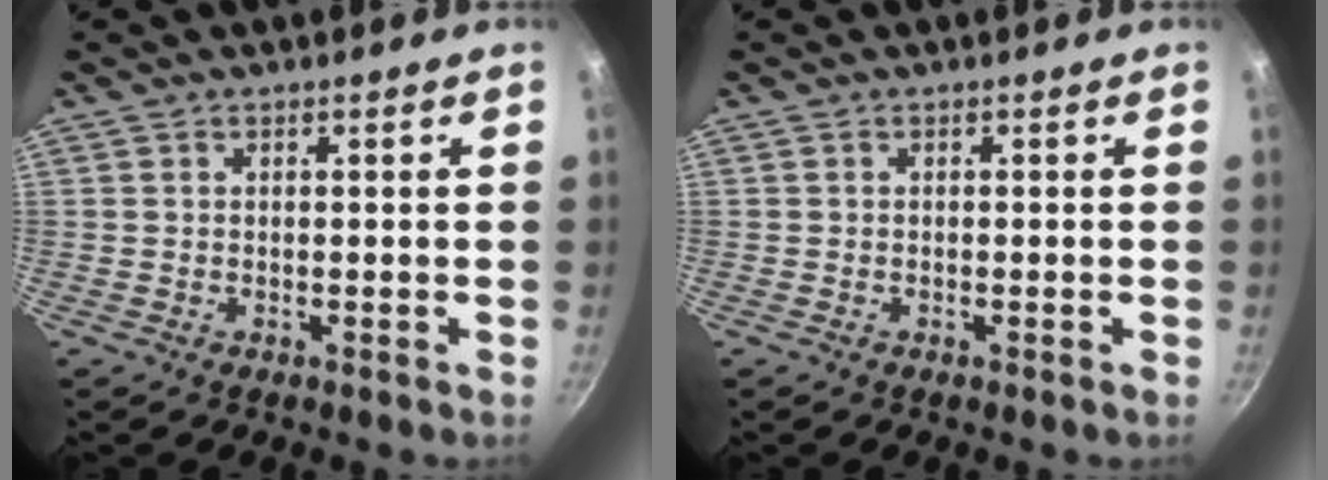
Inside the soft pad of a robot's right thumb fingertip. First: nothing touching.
{"total": 0.0}